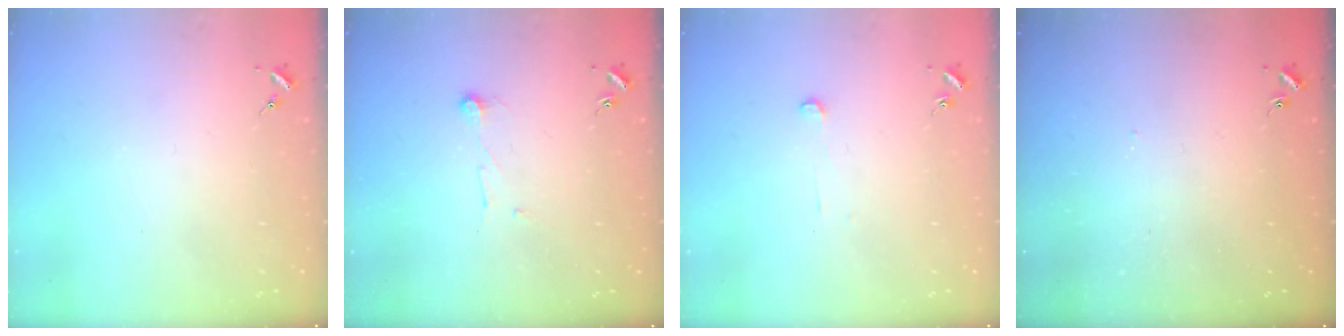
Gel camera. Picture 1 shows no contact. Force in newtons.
{"total": 6.0, "press": 5.9, "slide": 0.7}
{"total": 2.9, "press": 2.9, "slide": 0.2}
{"total": 2.9, "press": 2.9, "slide": 0.2}